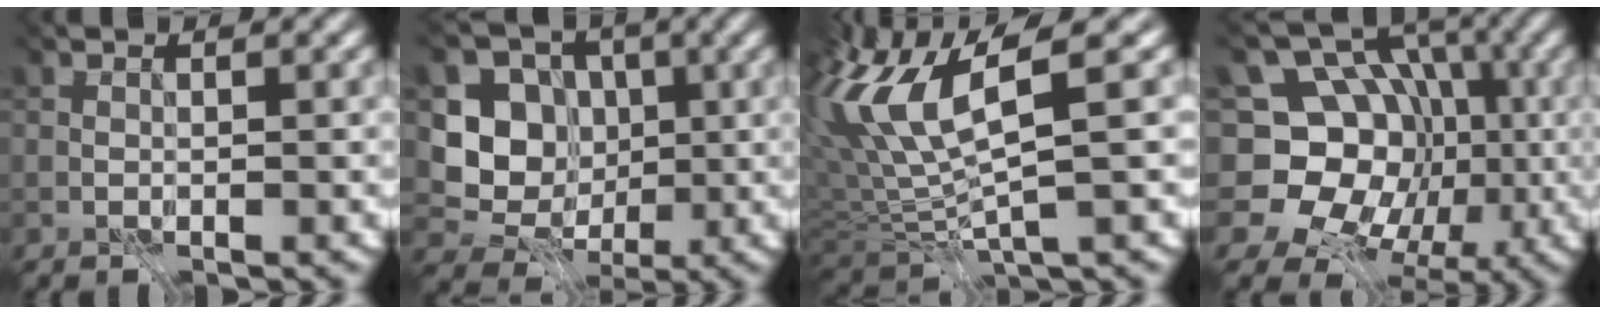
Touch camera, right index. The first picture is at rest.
{"total": 4.4, "force": [-1.3, 3.9, 1.5], "torque": [-0.031, -0.025, -0.005]}
{"total": 7.2, "force": [0.6, 1.2, 7.1], "torque": [-0.169, -0.004, 0.035]}
{"total": 11.2, "force": [-1.4, 10.0, 4.7], "torque": [-0.093, 0.012, -0.031]}